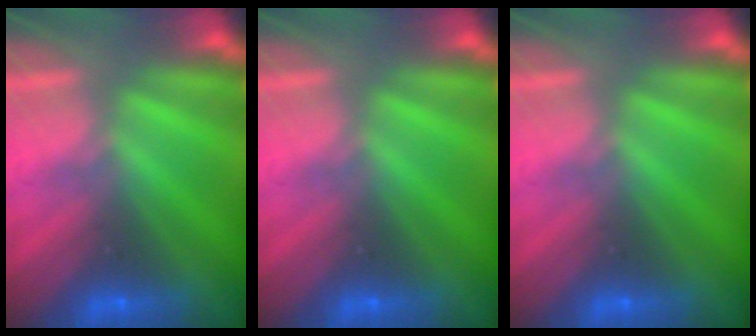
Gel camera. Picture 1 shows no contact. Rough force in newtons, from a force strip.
{"total": 0.0}
{"total": 0.0}